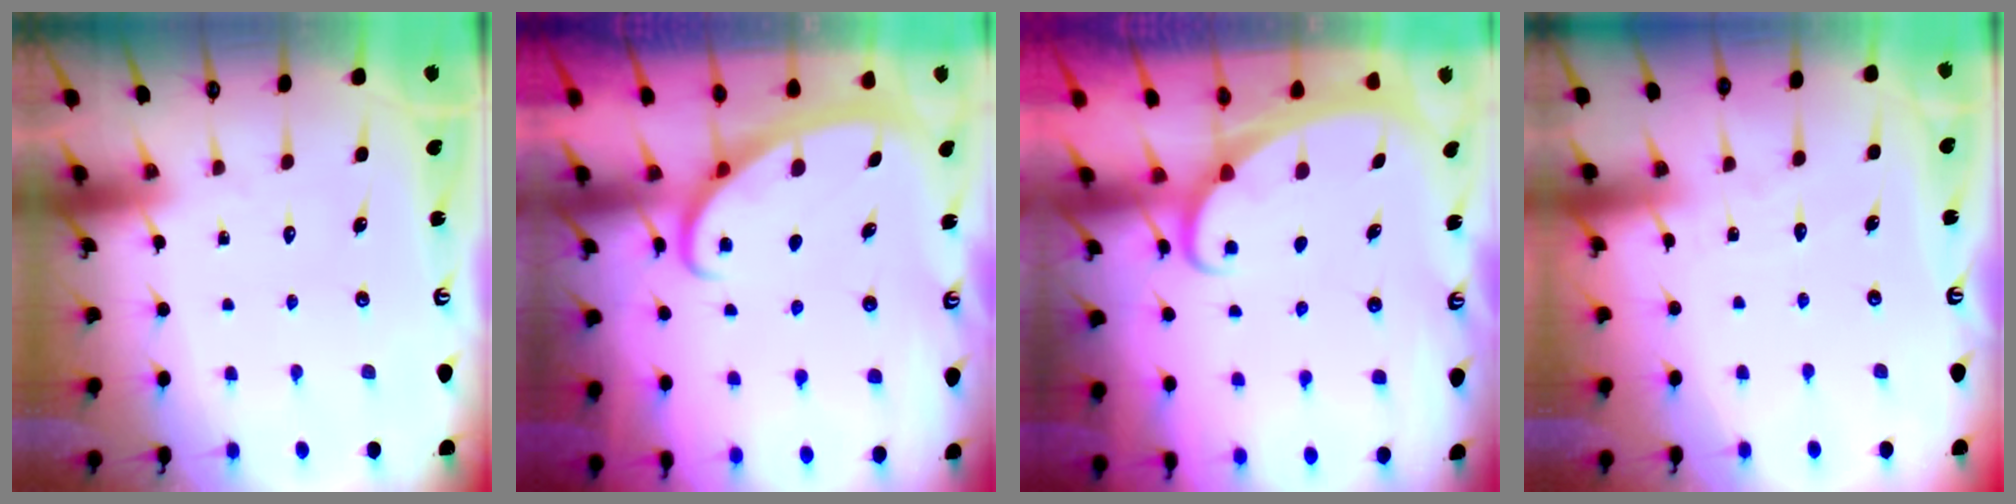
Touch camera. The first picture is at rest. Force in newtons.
{"total": 2.7, "press": 2.6, "slide": 0.4}
{"total": 1.9, "press": 1.9, "slide": 0.1}
{"total": 2.3, "press": 2.3, "slide": 0.3}